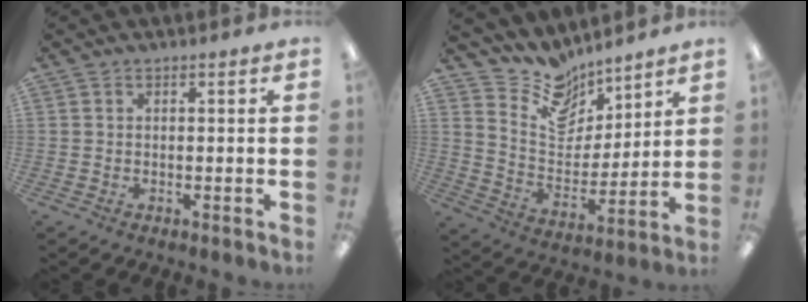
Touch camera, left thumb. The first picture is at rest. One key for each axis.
{"total": 10.8, "fx": 9.4, "fy": 5.1, "fz": 1.3, "tx": -0.050, "ty": -0.089, "tz": 0.177}